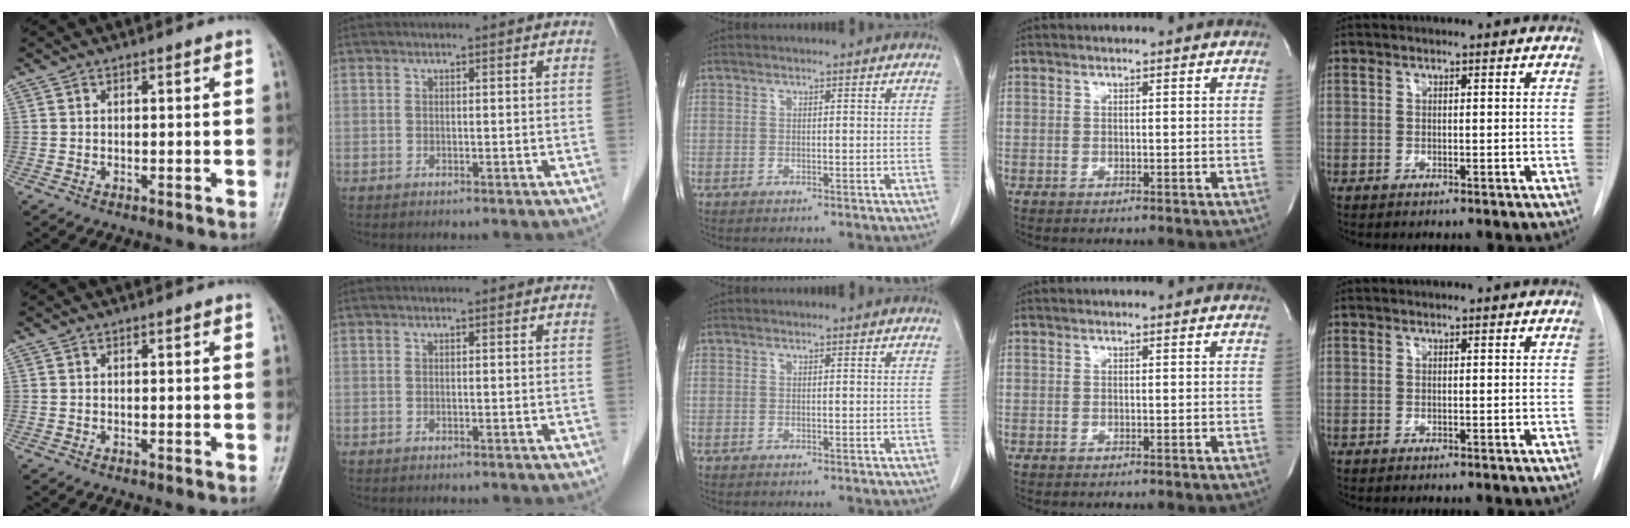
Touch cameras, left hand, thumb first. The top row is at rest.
{}